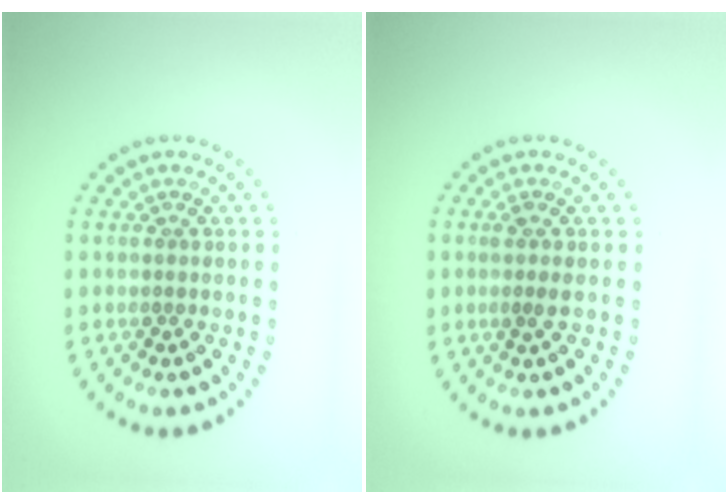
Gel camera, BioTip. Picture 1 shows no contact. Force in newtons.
{"total": 1.2, "press": 0.9, "slide": 0.8}